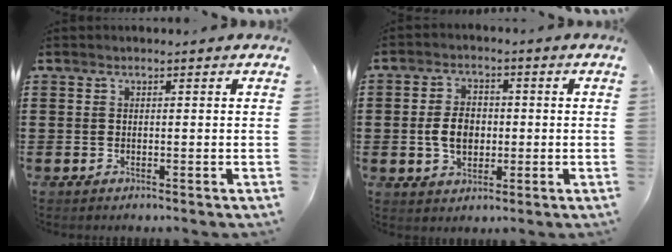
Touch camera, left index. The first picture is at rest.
{"total": 5.6, "force": [-0.5, 3.8, 4.1], "torque": [-0.087, 0.002, -0.017]}